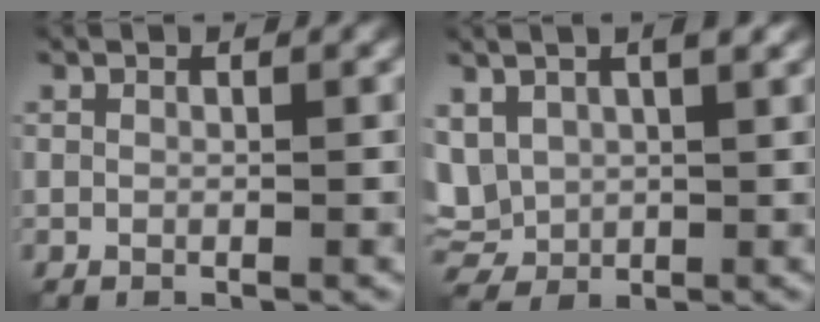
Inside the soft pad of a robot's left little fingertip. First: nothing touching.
{"total": 5.8, "force": [2.1, 3.9, 3.7], "torque": [-0.098, 0.006, 0.044]}